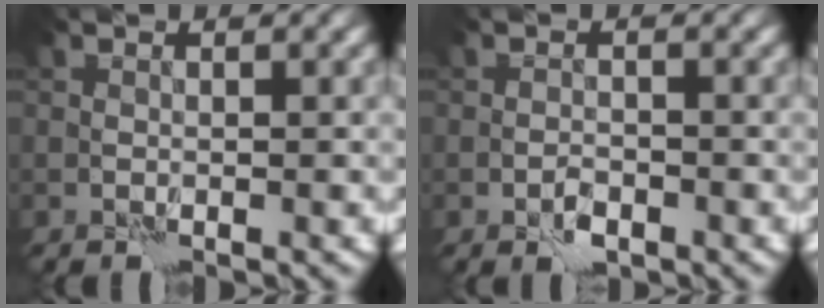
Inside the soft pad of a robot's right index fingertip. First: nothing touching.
{"total": 1.2, "force": [-0.7, 0.6, 0.8], "torque": [-0.011, 0.001, -0.014]}